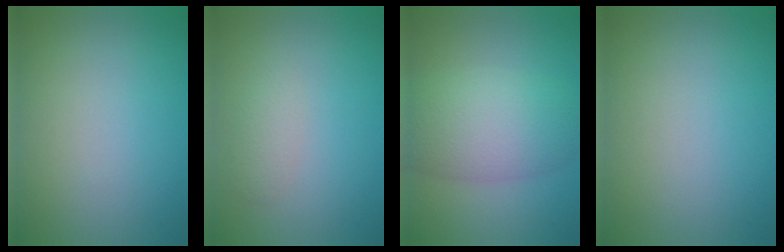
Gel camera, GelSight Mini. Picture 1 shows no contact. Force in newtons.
{"total": 1.5, "press": 1.5, "slide": 0.1}
{"total": 7.1, "press": 7.1, "slide": 0.1}
{"total": 0.0}